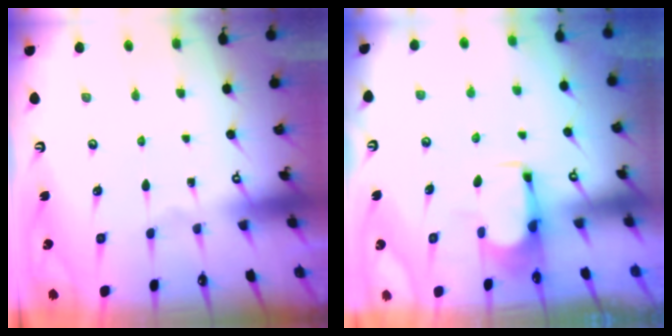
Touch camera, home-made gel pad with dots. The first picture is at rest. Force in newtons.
{"total": 1.7, "press": 1.6, "slide": 0.7}